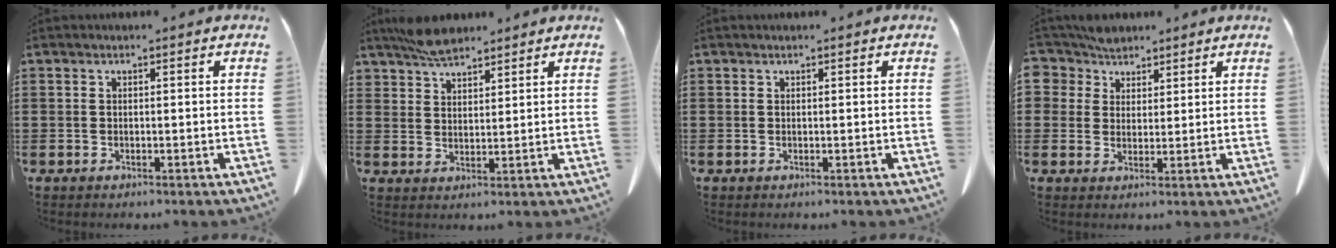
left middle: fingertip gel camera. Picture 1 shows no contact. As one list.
[{"total": 4.6, "force": [4.2, 1.4, 1.1], "torque": [-0.033, -0.007, 0.082]}, {"total": 0.0}, {"total": 4.8, "force": [3.7, 3.0, 0.3], "torque": [-0.031, 0.001, 0.069]}]